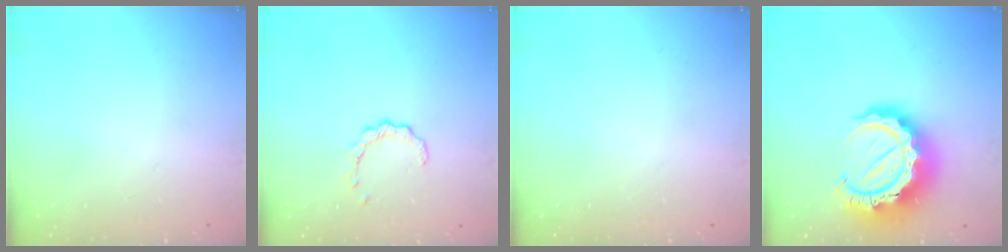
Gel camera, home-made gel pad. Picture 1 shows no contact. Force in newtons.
{"total": 1.8, "press": 1.8, "slide": 0.3}
{"total": 0.0}
{"total": 18.2, "press": 18.1, "slide": 1.7}